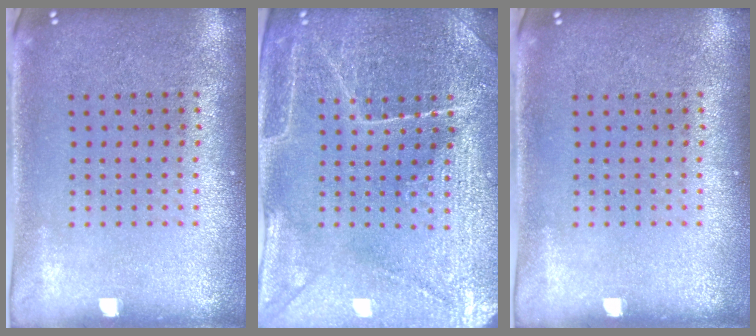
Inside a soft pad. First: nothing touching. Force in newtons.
{"total": 4.0, "press": 3.9, "slide": 1.1}
{"total": 0.0}